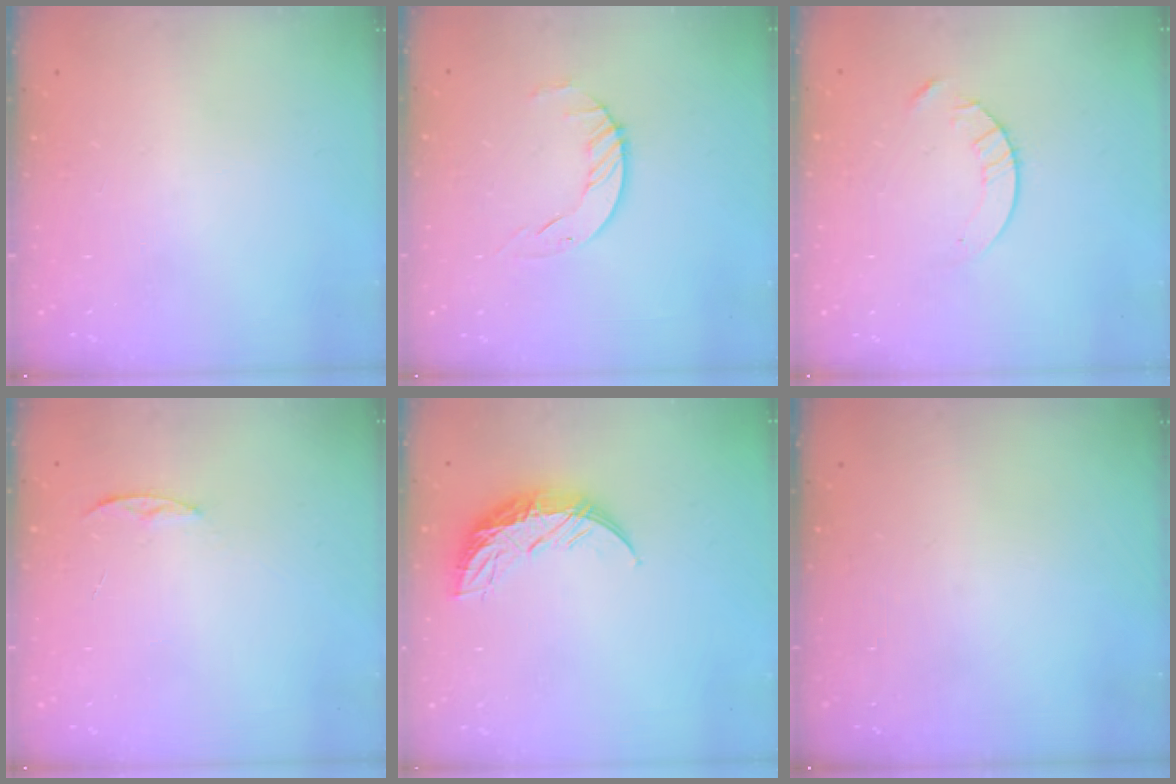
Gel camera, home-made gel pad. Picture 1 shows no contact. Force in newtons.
{"total": 3.1, "press": 3.1, "slide": 0.4}
{"total": 3.6, "press": 3.6, "slide": 0.4}
{"total": 4.4, "press": 4.4, "slide": 0.5}
{"total": 11.3, "press": 11.3, "slide": 0.3}
{"total": 0.0}